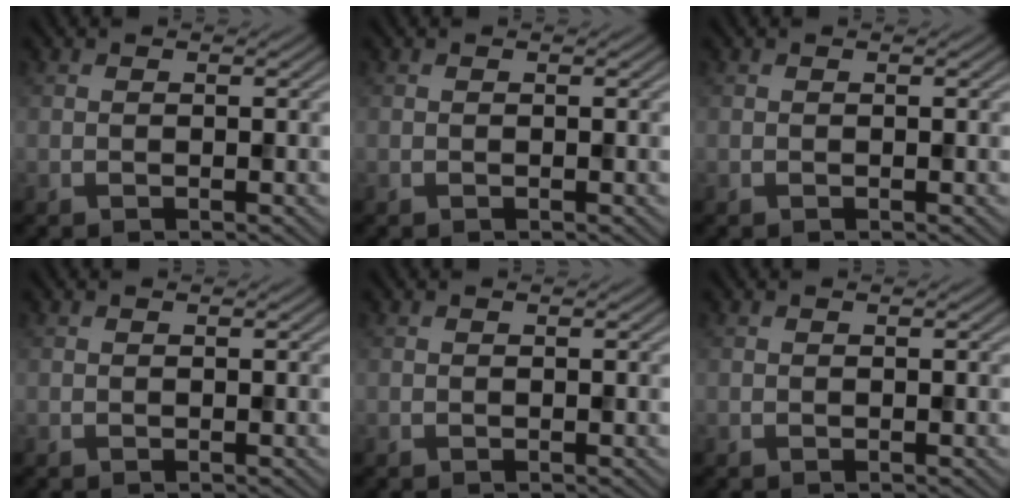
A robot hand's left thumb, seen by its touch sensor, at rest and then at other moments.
{"total": 0.0}
{"total": 0.0}
{"total": 0.0}
{"total": 0.0}
{"total": 0.0}